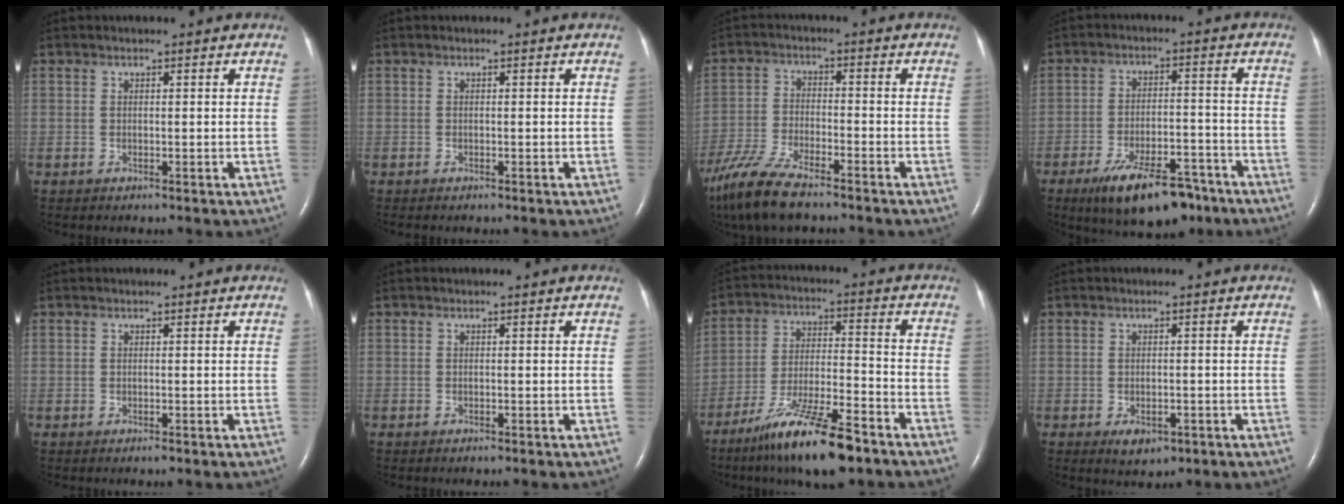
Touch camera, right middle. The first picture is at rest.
{"total": 0.8, "force": [-0.7, 0.2, 0.4], "torque": [-0.007, 0.000, -0.008]}
{"total": 11.5, "force": [-8.9, 2.4, 6.8], "torque": [-0.141, -0.028, -0.164]}
{"total": 12.9, "force": [-9.0, 4.6, 8.0], "torque": [-0.128, -0.004, -0.142]}
{"total": 0.0}
{"total": 0.0}
{"total": 14.3, "force": [-10.2, 1.7, 9.9], "torque": [-0.191, -0.025, -0.178]}
{"total": 3.1, "force": [-1.6, 1.7, 2.0], "torque": [-0.031, -0.001, -0.013]}